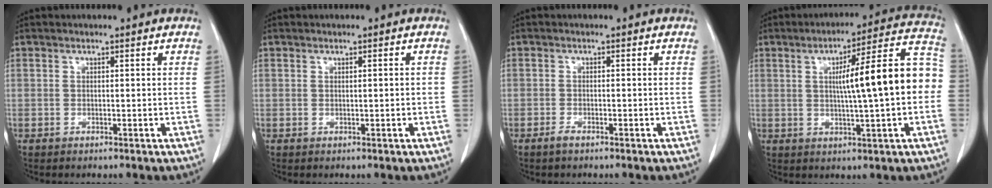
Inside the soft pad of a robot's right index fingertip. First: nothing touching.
{"total": 0.6, "force": [0.0, 0.1, 0.6], "torque": [-0.011, 0.000, 0.003]}
{"total": 1.3, "force": [-1.1, 0.2, 0.7], "torque": [-0.018, -0.001, -0.019]}
{"total": 14.9, "force": [0.5, 1.2, 14.9], "torque": [-0.201, 0.037, 0.004]}